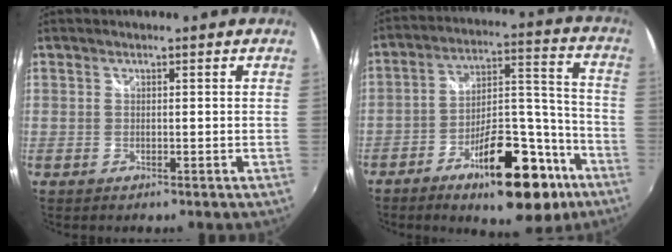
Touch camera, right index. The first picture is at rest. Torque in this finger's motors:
{"motor_torque": [1.55, -0.59, 0.76, 0.14]}